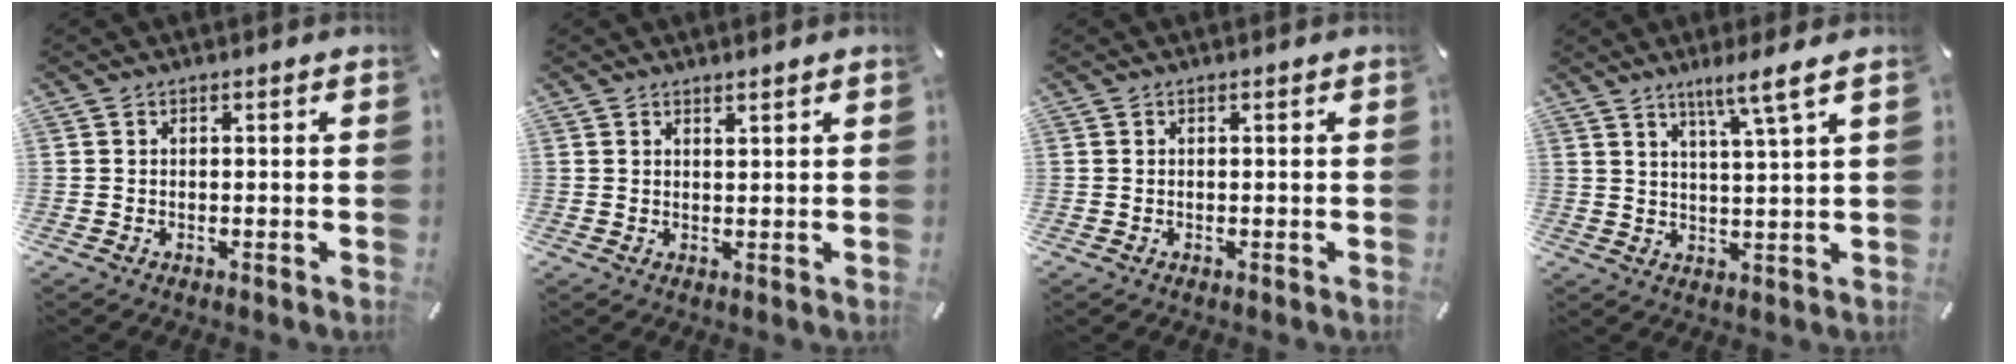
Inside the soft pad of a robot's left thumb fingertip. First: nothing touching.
{"total": 1.2, "force": [1.2, 0.0, 0.2], "torque": [-0.003, -0.004, 0.022]}
{"total": 0.0}
{"total": 6.6, "force": [4.7, -0.7, 4.6], "torque": [-0.086, -0.024, 0.076]}